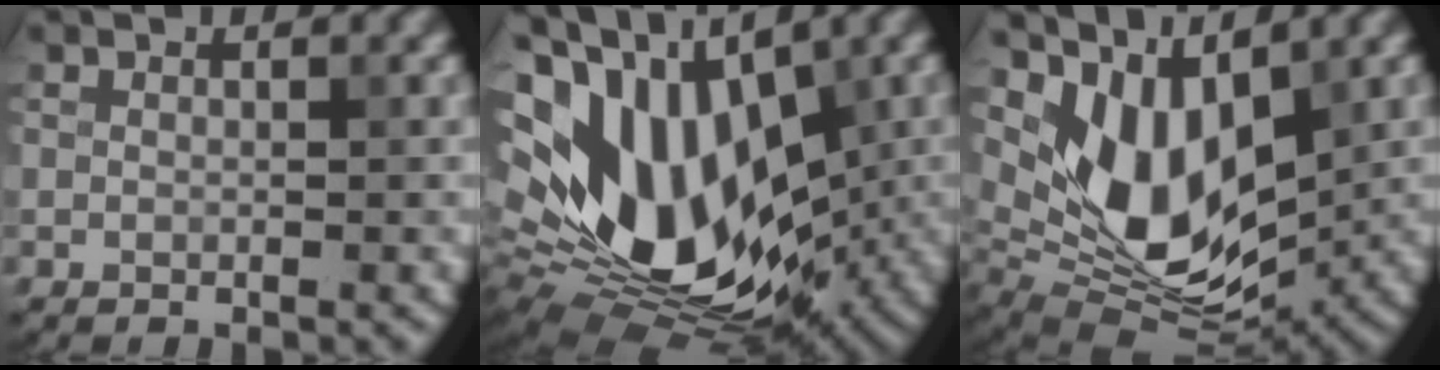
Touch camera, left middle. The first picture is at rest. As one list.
[{"total": 16.4, "force": [1.2, 10.6, 12.4], "torque": [-0.230, 0.004, 0.016]}, {"total": 8.5, "force": [2.8, 4.8, 6.4], "torque": [-0.130, -0.025, 0.059]}]